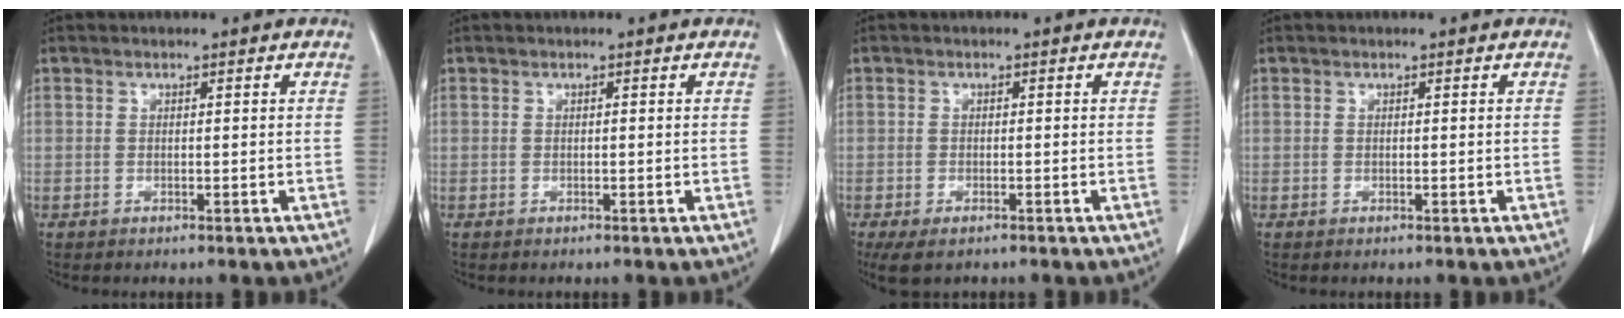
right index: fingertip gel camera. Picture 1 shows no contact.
{"total": 0.0}
{"total": 4.0, "force": [-2.7, 1.6, 2.4], "torque": [-0.047, -0.012, -0.039]}
{"total": 0.0}